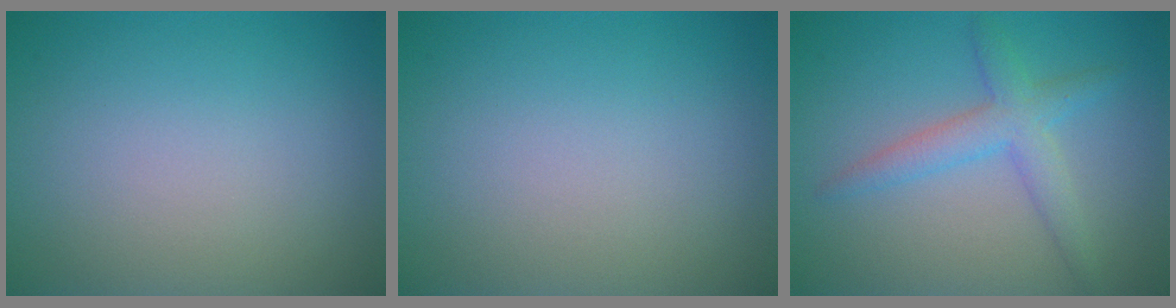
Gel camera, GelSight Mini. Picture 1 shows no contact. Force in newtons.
{"total": 0.0}
{"total": 3.2, "press": 3.2, "slide": 0.1}